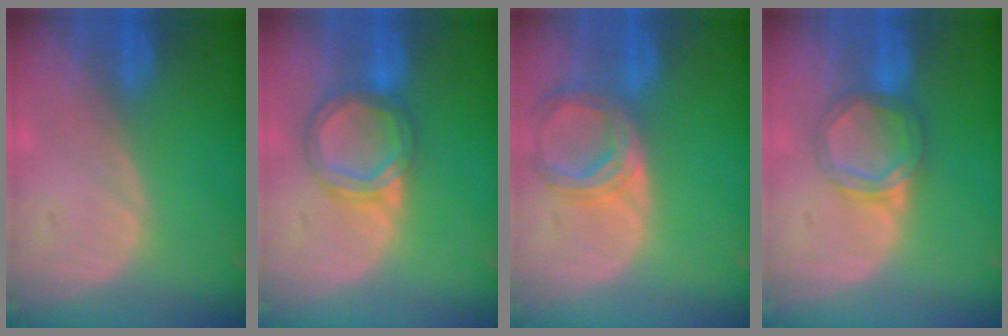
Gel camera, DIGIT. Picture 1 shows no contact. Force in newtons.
{"total": 6.3, "press": 5.7, "slide": 2.5}
{"total": 6.9, "press": 6.3, "slide": 2.6}
{"total": 5.3, "press": 4.8, "slide": 2.2}